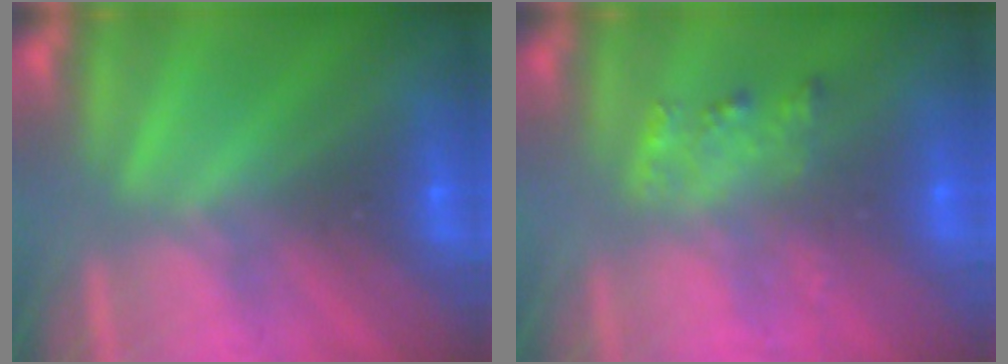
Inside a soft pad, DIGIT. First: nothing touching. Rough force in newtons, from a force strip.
{"total": 2.0}